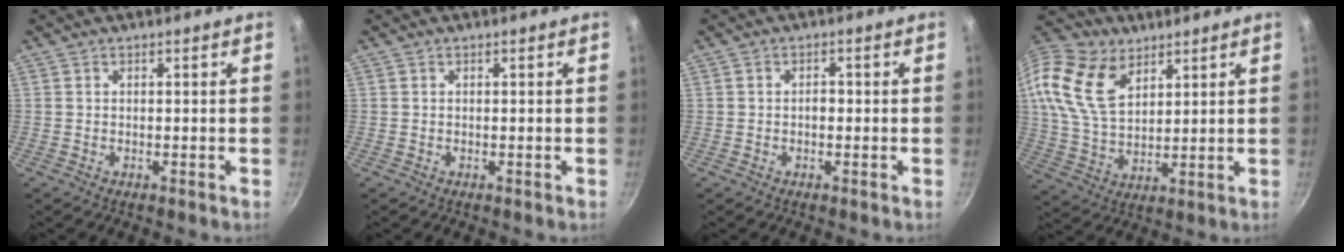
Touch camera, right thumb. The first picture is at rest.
{"total": 0.0}
{"total": 1.5, "force": [-0.3, 1.0, 1.1], "torque": [-0.012, 0.009, -0.006]}
{"total": 18.5, "force": [8.9, 11.7, 11.1], "torque": [-0.216, -0.022, 0.168]}